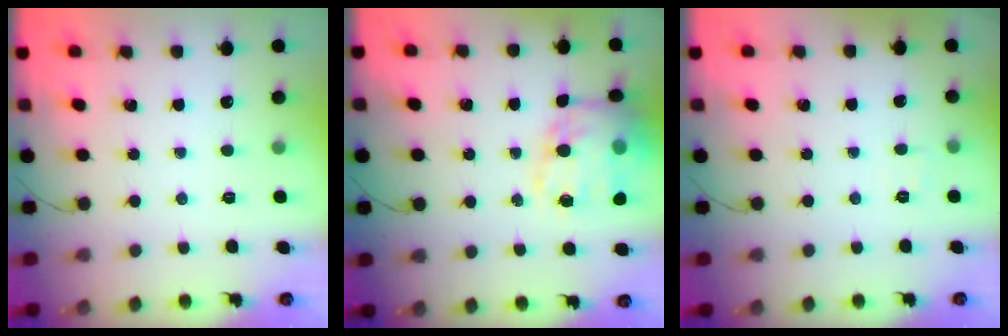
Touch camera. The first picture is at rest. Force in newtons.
{"total": 16.8, "press": 16.4, "slide": 3.2}
{"total": 2.0, "press": 1.7, "slide": 1.1}